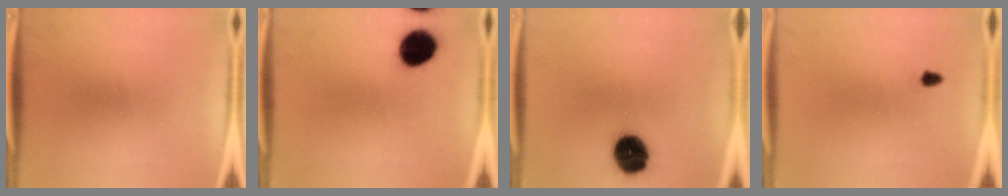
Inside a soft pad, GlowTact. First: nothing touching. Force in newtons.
{"total": 9.2}
{"total": 12.4}
{"total": 1.1}